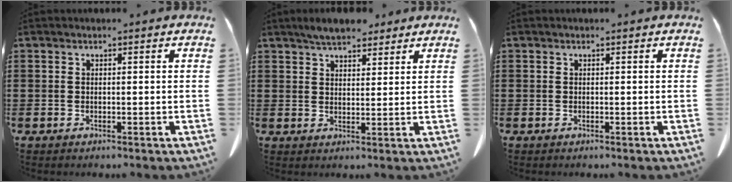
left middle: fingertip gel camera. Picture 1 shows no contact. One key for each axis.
{"total": 4.7, "fx": 4.2, "fy": 1.3, "fz": 1.6, "tx": -0.042, "ty": -0.005, "tz": 0.081}
{"total": 0.0}